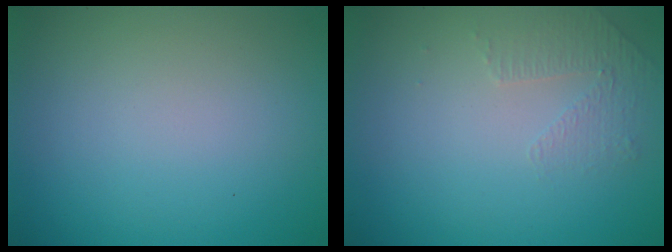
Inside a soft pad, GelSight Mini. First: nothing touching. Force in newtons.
{"total": 1.4, "press": 0.8, "slide": 1.1}